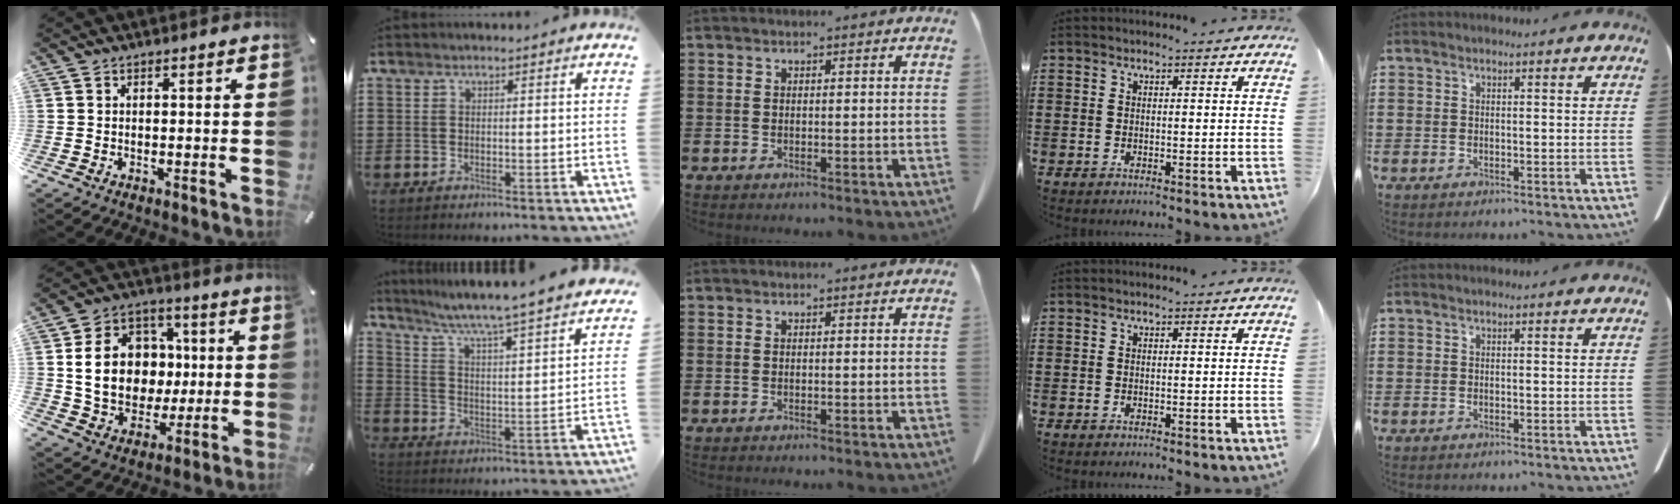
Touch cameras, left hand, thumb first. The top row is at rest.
{"thumb": {"total": 16.6, "force": [1.2, 14.1, 8.7], "torque": [-0.158, 0.010, 0.032]}, "index": {"total": 5.0, "force": [4.5, -1.0, 2.1], "torque": [-0.062, -0.050, 0.064]}}